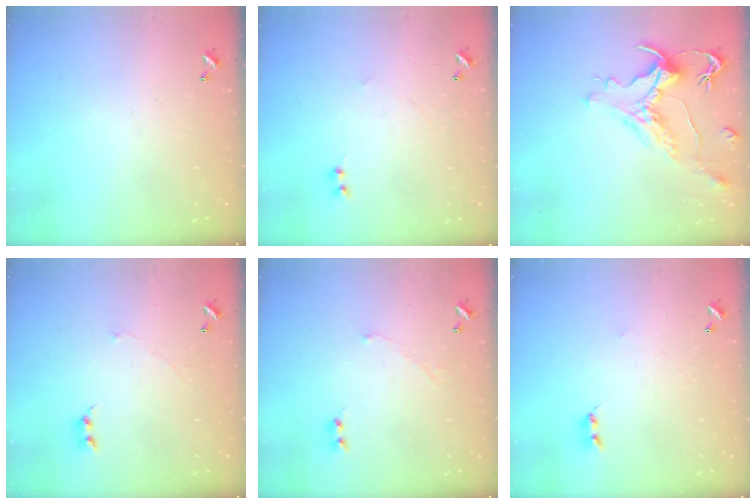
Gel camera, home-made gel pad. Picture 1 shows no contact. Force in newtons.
{"total": 1.1, "press": 0.9, "slide": 0.6}
{"total": 1.5, "press": 0.7, "slide": 1.3}
{"total": 2.0, "press": 1.9, "slide": 0.7}
{"total": 2.1, "press": 2.0, "slide": 0.7}
{"total": 1.6, "press": 1.6, "slide": 0.4}